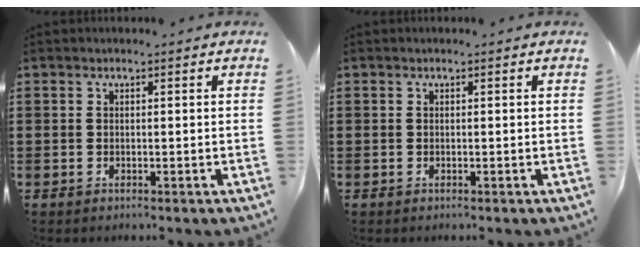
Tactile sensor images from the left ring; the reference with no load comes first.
{"total": 0.0}